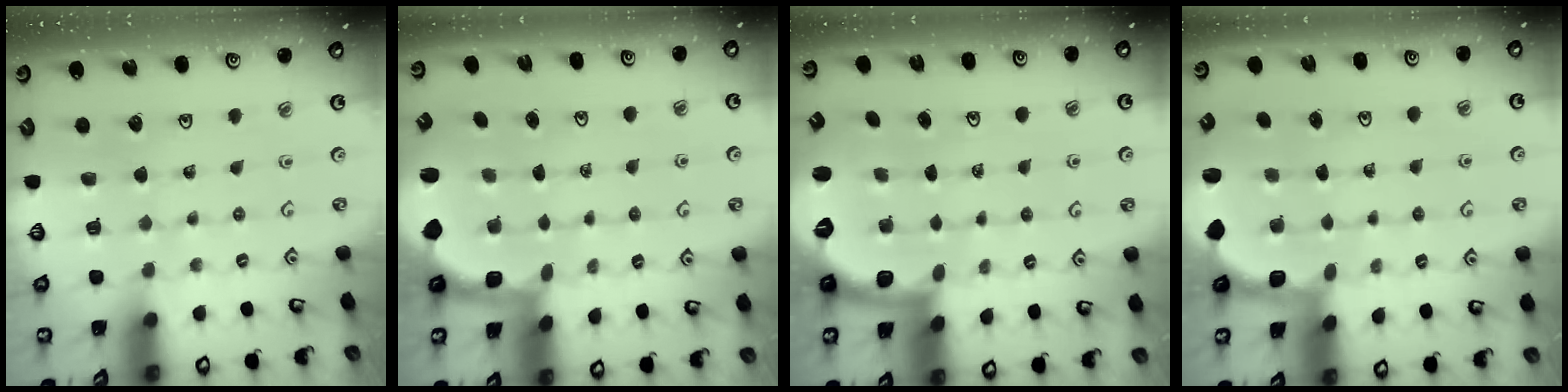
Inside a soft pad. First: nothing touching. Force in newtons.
{"total": 2.1, "press": 1.4, "slide": 1.6}
{"total": 2.7, "press": 1.8, "slide": 2.0}
{"total": 2.3, "press": 2.0, "slide": 1.0}